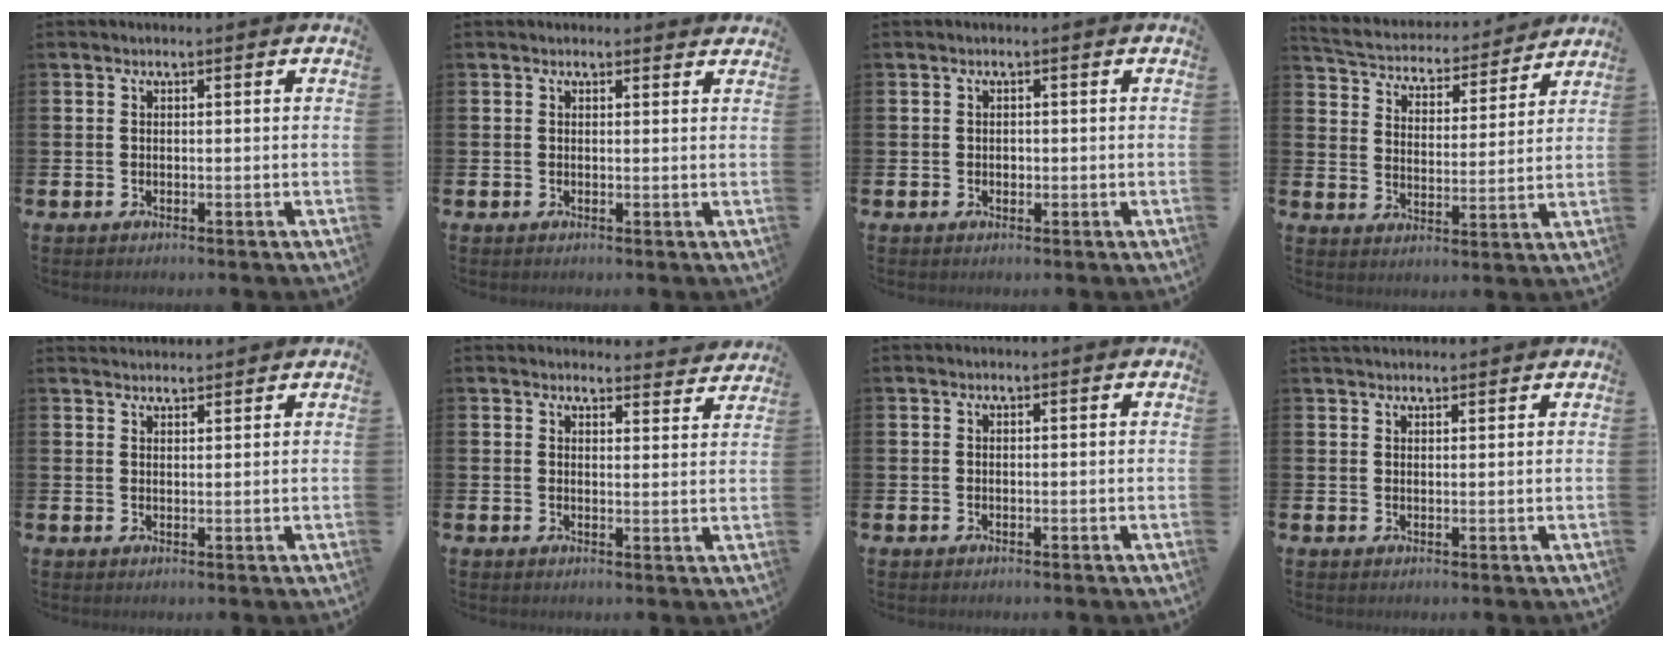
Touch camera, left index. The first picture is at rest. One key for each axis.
{"total": 0.7, "fx": 0.7, "fy": 0.3, "fz": 0.1, "tx": 0.007, "ty": 0.000, "tz": 0.011}
{"total": 0.7, "fx": 0.0, "fy": 0.6, "fz": 0.2, "tx": 0.004, "ty": 0.002, "tz": -0.004}
{"total": 4.9, "fx": 4.7, "fy": 1.3, "fz": 0.4, "tx": -0.042, "ty": -0.043, "tz": 0.077}
{"total": 2.0, "fx": 2.0, "fy": 0.4, "fz": 0.1, "tx": 0.004, "ty": -0.009, "tz": 0.035}
{"total": 3.1, "fx": 3.0, "fy": 0.4, "fz": -0.1, "tx": 0.005, "ty": -0.023, "tz": 0.053}
{"total": 0.0}
{"total": 1.8, "fx": 1.7, "fy": 0.4, "fz": 0.2, "tx": 0.002, "ty": -0.004, "tz": 0.029}